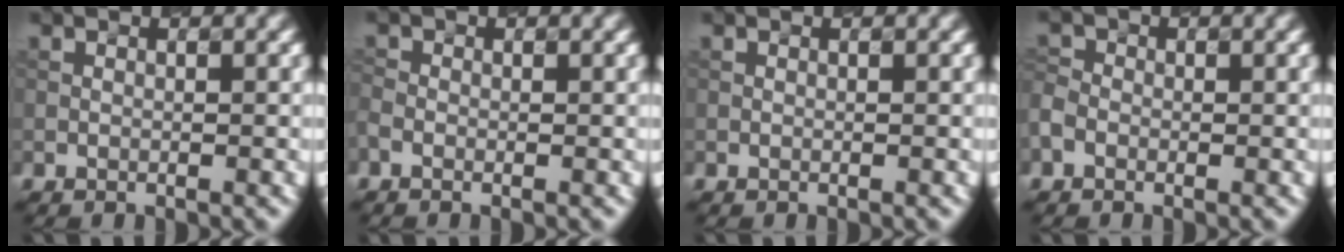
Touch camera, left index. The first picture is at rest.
{"total": 1.0, "force": [-0.5, 0.7, 0.5], "torque": [-0.018, -0.003, -0.009]}
{"total": 0.0}
{"total": 1.6, "force": [-0.7, 1.2, 0.6], "torque": [-0.017, 0.004, -0.024]}